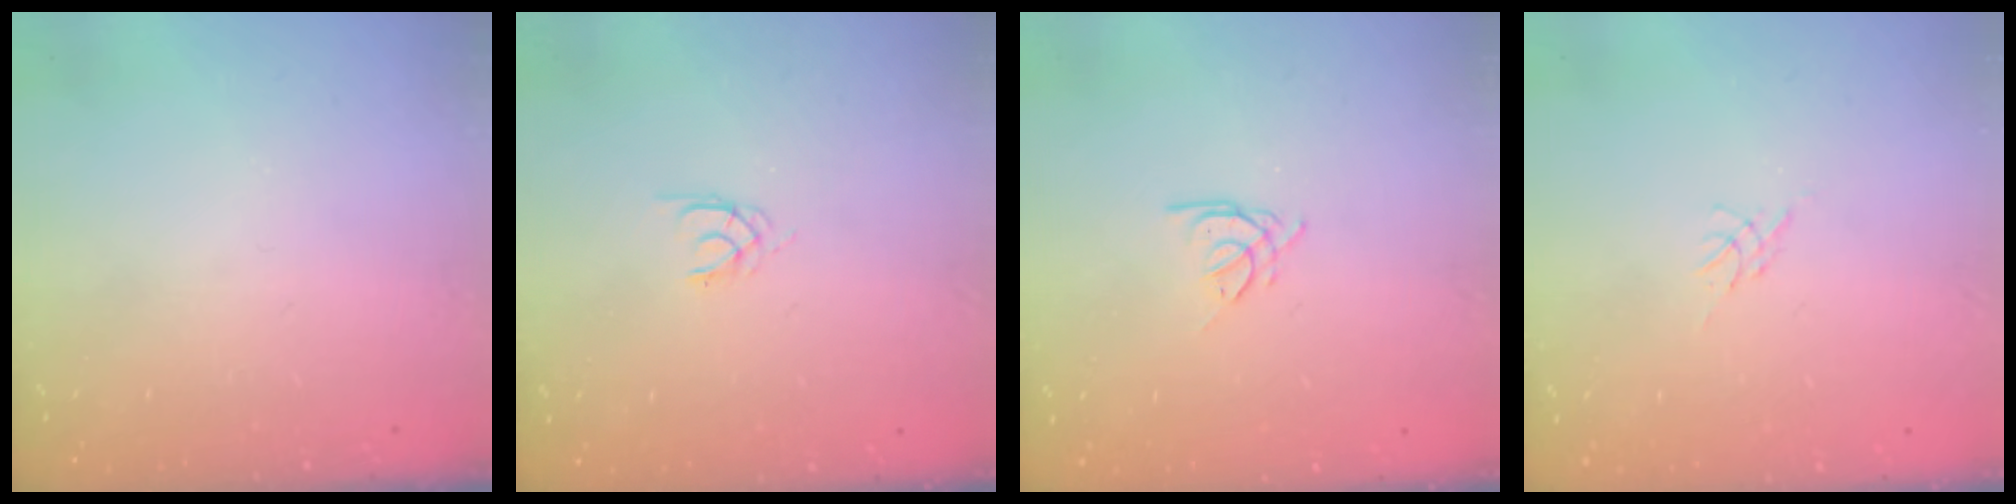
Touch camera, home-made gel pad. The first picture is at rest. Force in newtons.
{"total": 1.3, "press": 1.2, "slide": 0.3}
{"total": 1.9, "press": 1.9, "slide": 0.4}
{"total": 0.0}